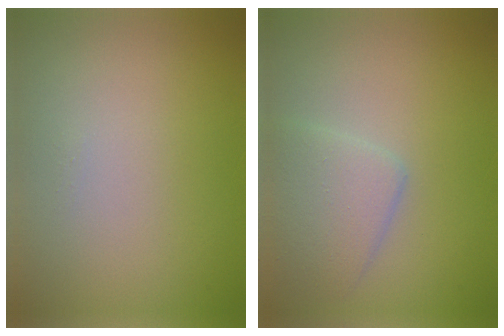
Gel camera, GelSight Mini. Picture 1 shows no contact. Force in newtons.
{"total": 3.3, "press": 3.3, "slide": 0.2}